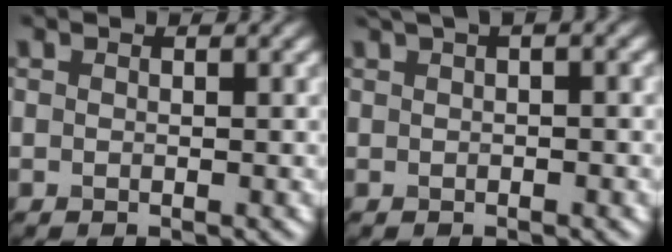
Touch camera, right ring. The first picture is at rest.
{"total": 3.1, "force": [1.7, 0.9, 2.4], "torque": [-0.034, 0.012, 0.020]}